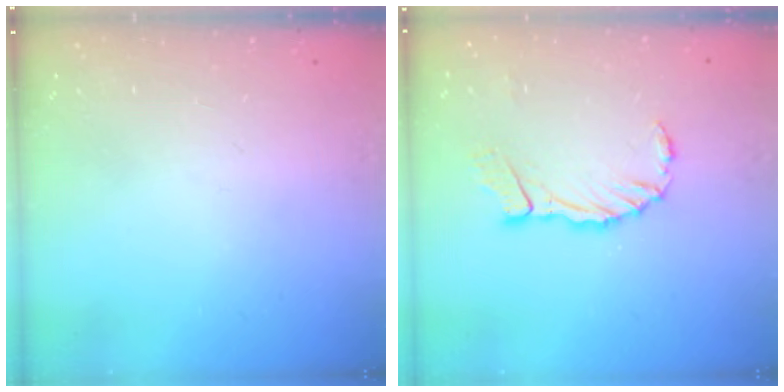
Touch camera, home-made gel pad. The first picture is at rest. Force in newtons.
{"total": 7.6, "press": 7.5, "slide": 1.1}